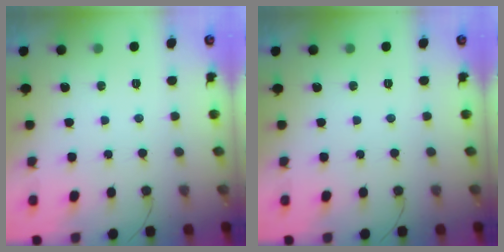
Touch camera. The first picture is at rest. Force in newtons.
{"total": 0.0}